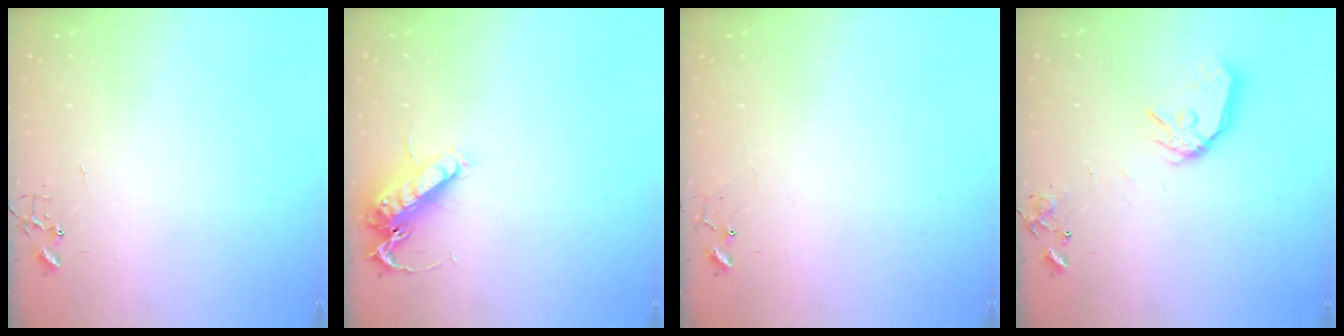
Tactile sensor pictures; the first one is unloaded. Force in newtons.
{"total": 13.8, "press": 13.8, "slide": 1.2}
{"total": 6.1, "press": 6.0, "slide": 0.4}
{"total": 12.5, "press": 12.4, "slide": 0.9}